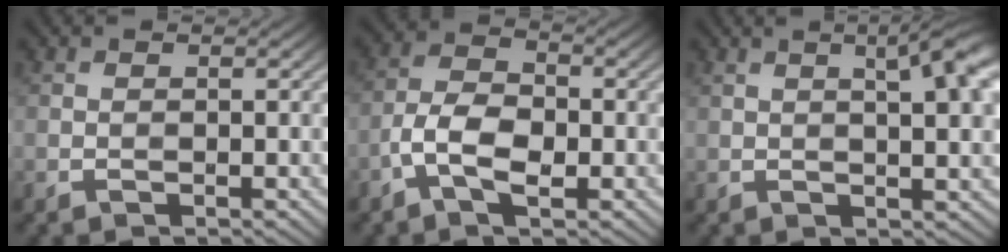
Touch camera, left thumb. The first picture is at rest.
{"total": 6.3, "force": [-2.4, 3.2, 4.8], "torque": [-0.099, 0.006, -0.056]}
{"total": 7.3, "force": [2.4, 1.7, 6.7], "torque": [-0.090, 0.017, 0.030]}